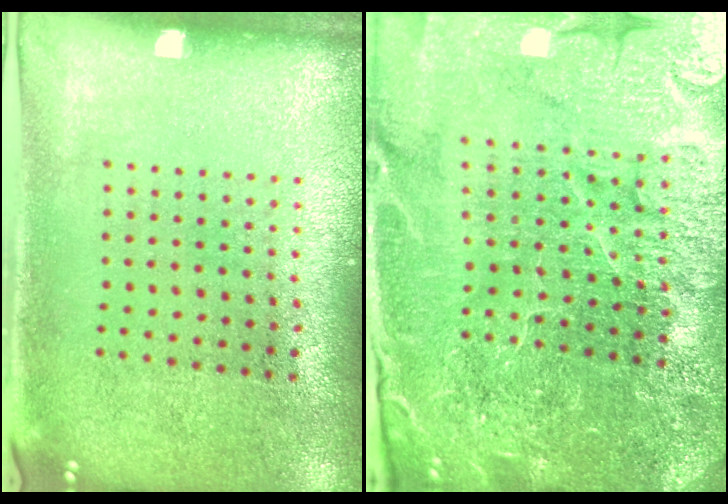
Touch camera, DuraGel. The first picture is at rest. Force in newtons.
{"total": 5.7, "press": 5.2, "slide": 2.4}